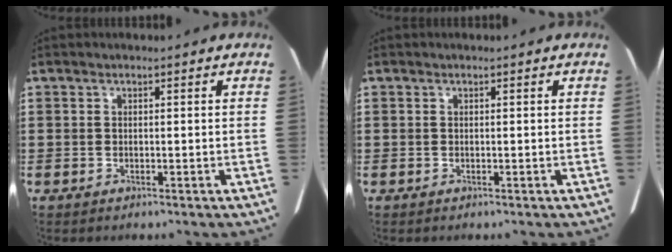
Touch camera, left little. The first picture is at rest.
{"total": 0.0}